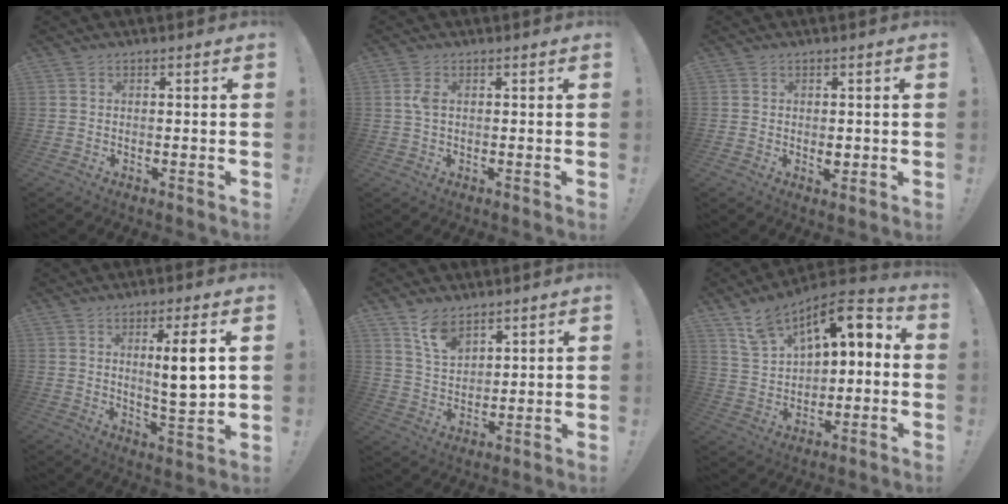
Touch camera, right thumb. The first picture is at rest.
{"total": 2.7, "force": [0.5, 1.4, 2.3], "torque": [-0.045, 0.005, 0.009]}
{"total": 2.0, "force": [-0.2, 1.5, 1.3], "torque": [-0.003, -0.003, -0.006]}
{"total": 9.0, "force": [2.4, 1.1, 8.6], "torque": [-0.131, -0.010, 0.032]}
{"total": 8.8, "force": [6.6, 4.4, 3.9], "torque": [-0.075, -0.035, 0.125]}
{"total": 12.6, "force": [5.3, 7.5, 8.6], "torque": [-0.128, -0.022, 0.092]}